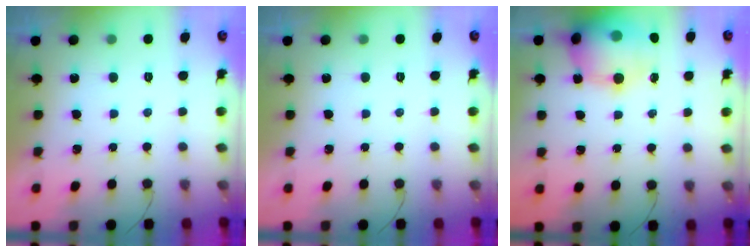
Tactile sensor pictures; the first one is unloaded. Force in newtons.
{"total": 0.0}
{"total": 16.2, "press": 15.9, "slide": 3.1}